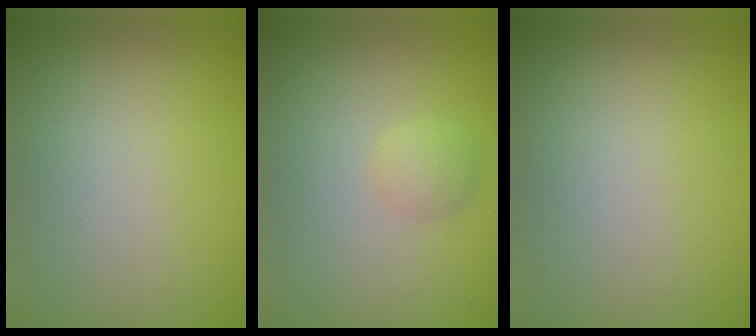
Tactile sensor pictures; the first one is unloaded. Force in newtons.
{"total": 1.3, "press": 1.3, "slide": 0.0}
{"total": 0.0}